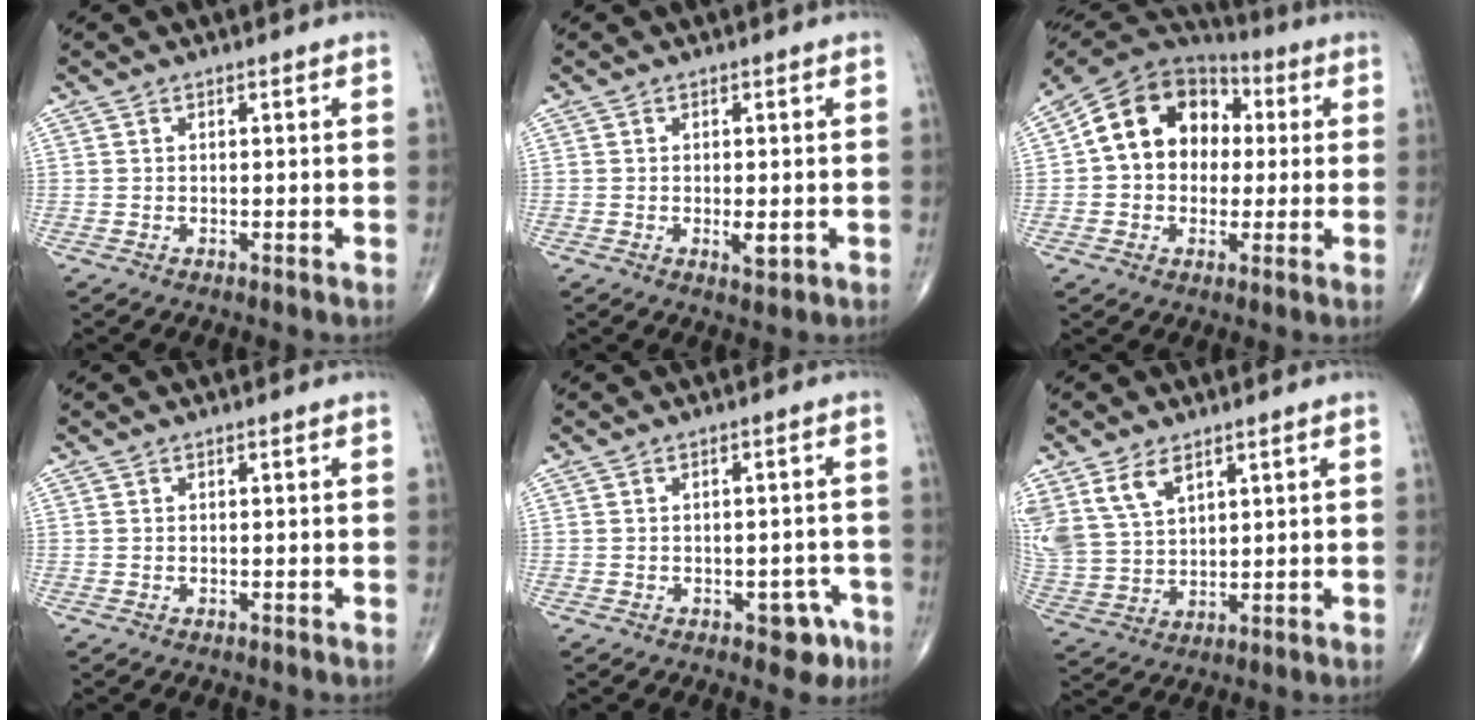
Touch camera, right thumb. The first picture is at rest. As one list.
[{"total": 2.3, "force": [-0.5, 0.9, 2.1], "torque": [-0.028, -0.005, -0.004]}, {"total": 15.9, "force": [1.8, 12.6, 9.5], "torque": [-0.125, 0.034, 0.023]}, {"total": 0.0}, {"total": 4.6, "force": [-2.4, 2.7, 2.8], "torque": [-0.006, 0.018, -0.025]}, {"total": 10.6, "force": [5.9, 6.3, 6.1], "torque": [-0.120, -0.013, 0.134]}]